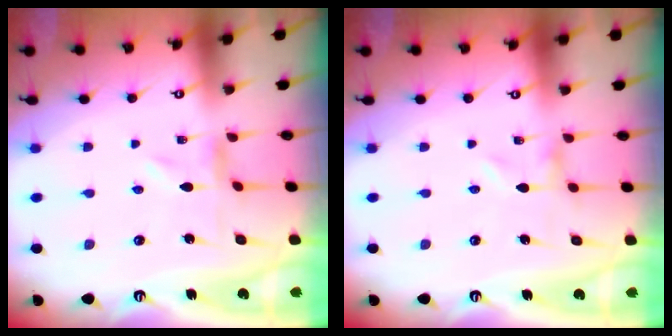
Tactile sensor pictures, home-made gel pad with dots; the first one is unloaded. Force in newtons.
{"total": 0.0}